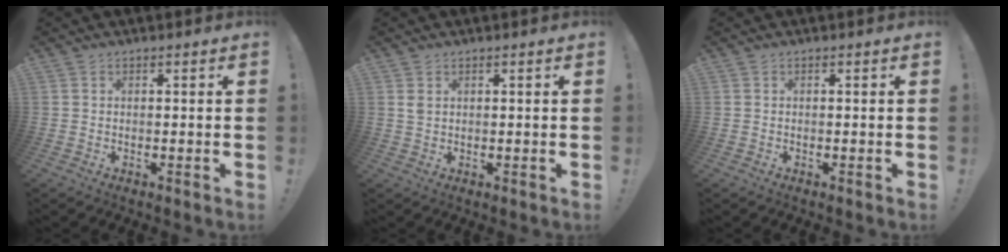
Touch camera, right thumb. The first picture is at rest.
{"total": 1.6, "force": [0.8, 1.0, 1.1], "torque": [-0.017, 0.001, 0.013]}
{"total": 0.0}